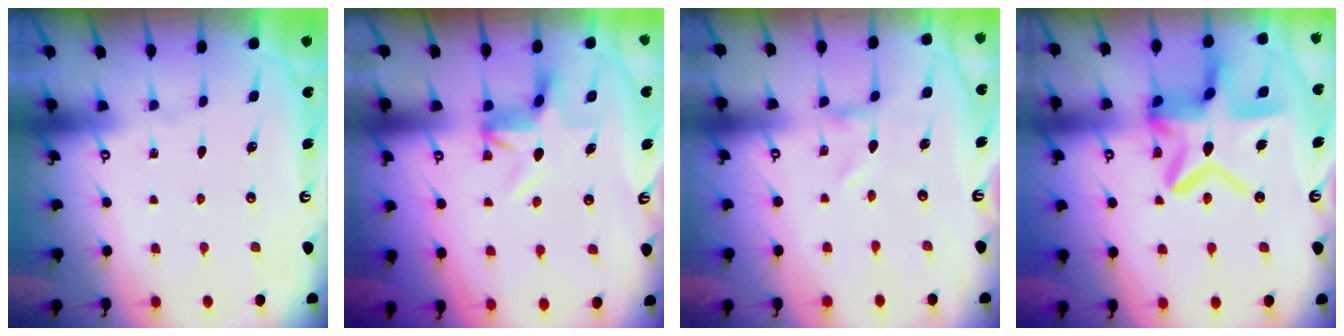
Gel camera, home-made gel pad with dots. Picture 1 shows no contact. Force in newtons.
{"total": 5.1, "press": 5.1, "slide": 0.1}
{"total": 0.0}
{"total": 17.7, "press": 17.6, "slide": 1.6}